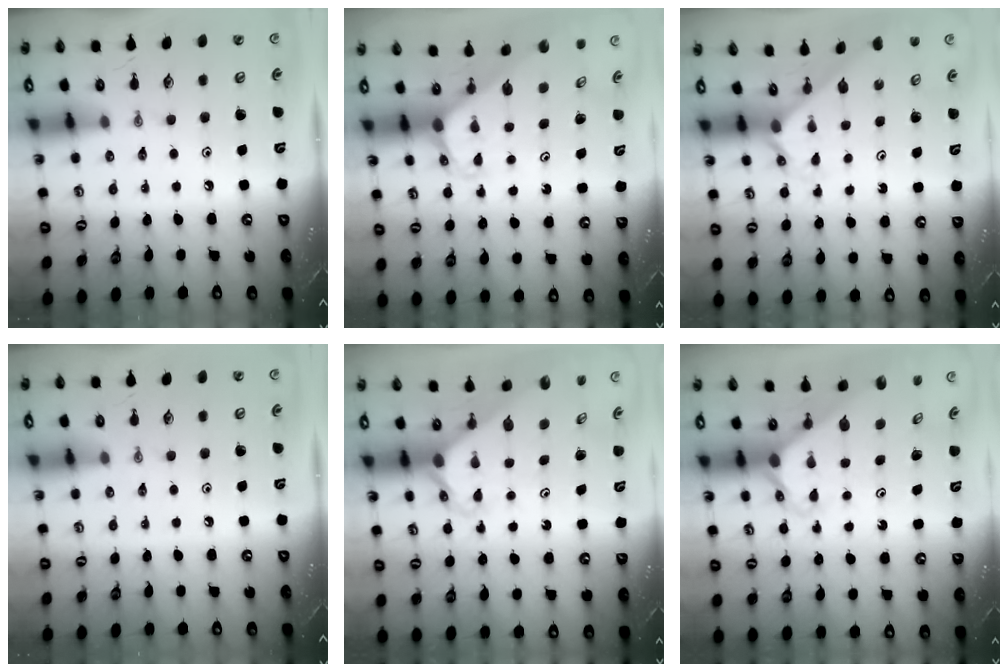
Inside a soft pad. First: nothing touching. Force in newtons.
{"total": 1.9, "press": 1.9, "slide": 0.1}
{"total": 2.0, "press": 2.0, "slide": 0.2}
{"total": 0.0}
{"total": 2.5, "press": 2.5, "slide": 0.1}
{"total": 2.5, "press": 2.5, "slide": 0.2}